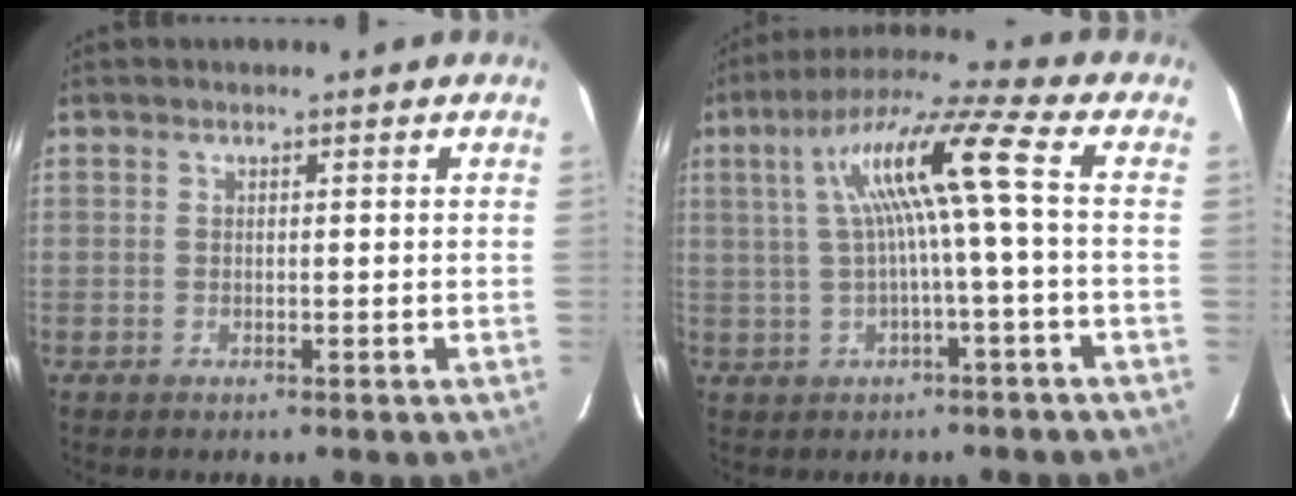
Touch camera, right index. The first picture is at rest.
{"total": 11.0, "force": [1.0, -0.3, 10.9], "torque": [-0.205, 0.020, 0.026]}